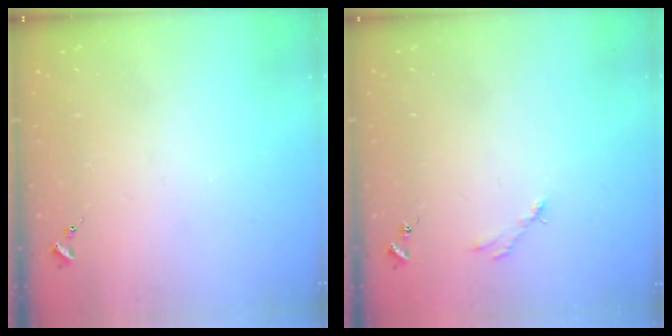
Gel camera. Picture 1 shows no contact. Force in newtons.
{"total": 2.5, "press": 2.5, "slide": 0.3}